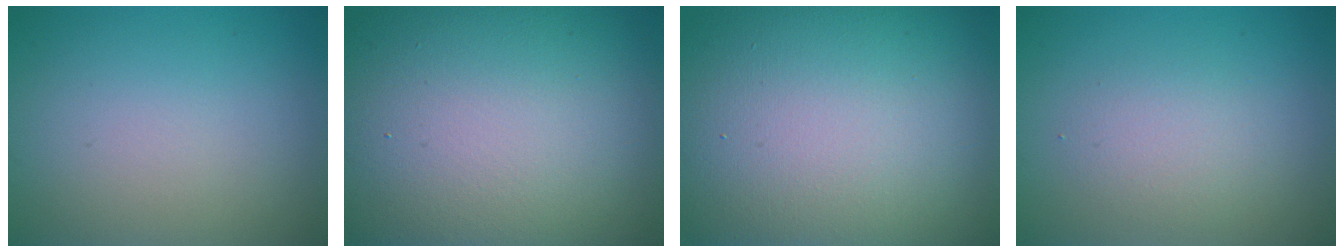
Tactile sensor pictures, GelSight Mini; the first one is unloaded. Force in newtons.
{"total": 20.5, "press": 20.4, "slide": 1.1}
{"total": 21.6, "press": 21.6, "slide": 0.7}
{"total": 2.0, "press": 2.0, "slide": 0.2}